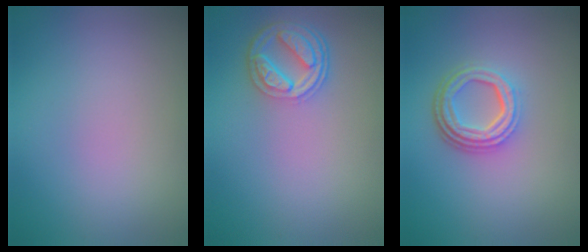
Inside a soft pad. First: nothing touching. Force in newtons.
{"total": 4.3, "press": 3.4, "slide": 2.6}
{"total": 4.3, "press": 3.2, "slide": 2.9}